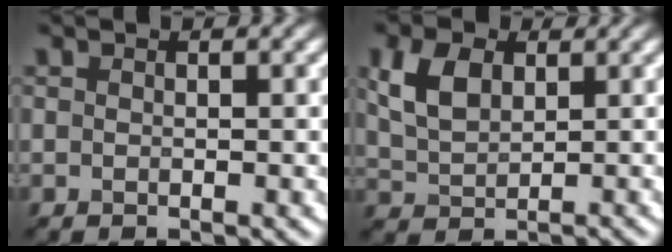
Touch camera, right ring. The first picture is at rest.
{"total": 3.5, "force": [1.4, 2.3, 2.2], "torque": [-0.061, 0.013, 0.044]}